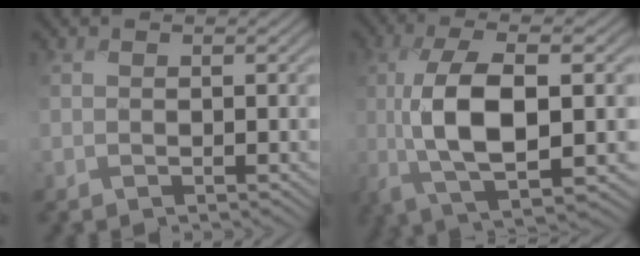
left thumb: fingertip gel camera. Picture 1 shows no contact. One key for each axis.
{"total": 10.9, "fx": -0.7, "fy": 3.9, "fz": 10.2, "tx": -0.203, "ty": 0.000, "tz": -0.017}